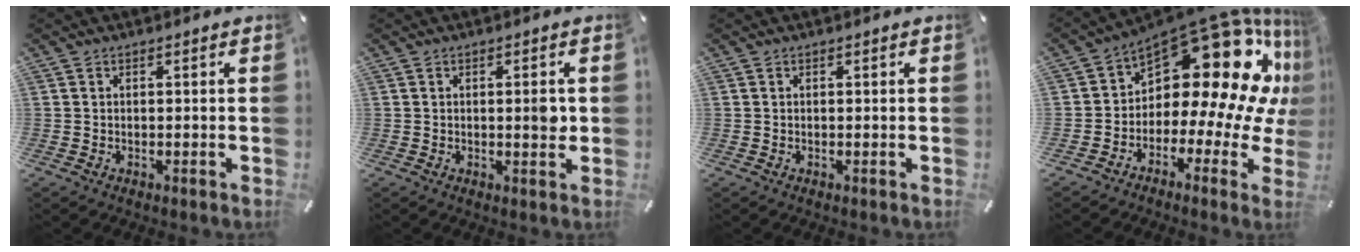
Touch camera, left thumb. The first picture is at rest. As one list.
[{"total": 3.5, "force": [0.3, 1.2, 3.2], "torque": [-0.038, -0.007, -0.002]}, {"total": 0.0}, {"total": 20.8, "force": [9.4, 11.0, 15.0], "torque": [-0.215, -0.089, 0.160]}]